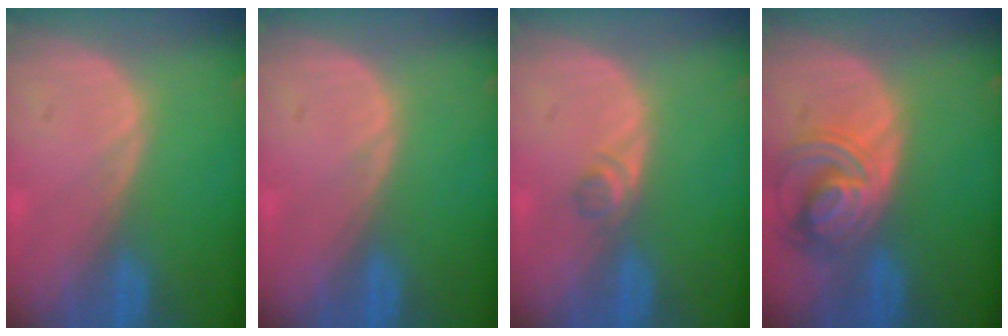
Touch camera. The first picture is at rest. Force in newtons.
{"total": 0.5, "press": 0.1, "slide": 0.5}
{"total": 1.8, "press": 1.5, "slide": 0.9}
{"total": 7.8, "press": 6.9, "slide": 3.8}